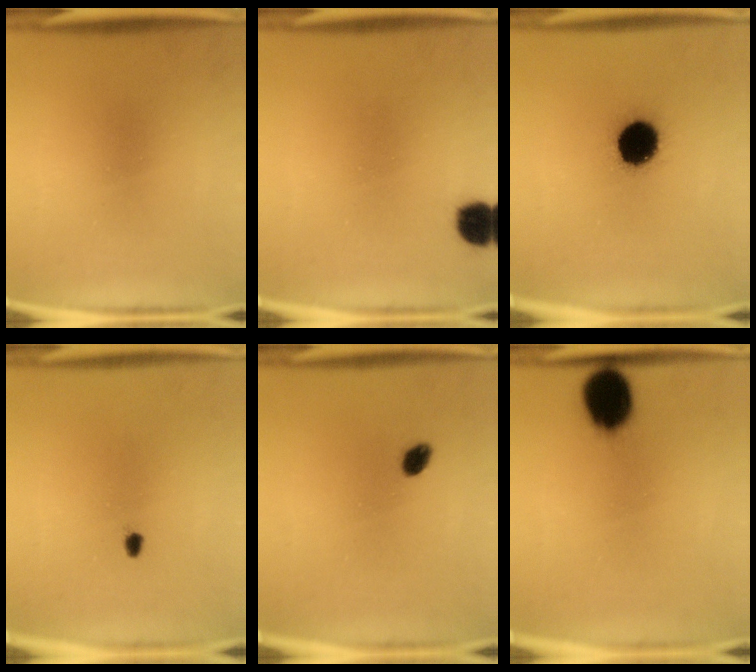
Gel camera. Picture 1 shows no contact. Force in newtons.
{"total": 4.9}
{"total": 13.3}
{"total": 0.9}
{"total": 2.4}
{"total": 11.1}